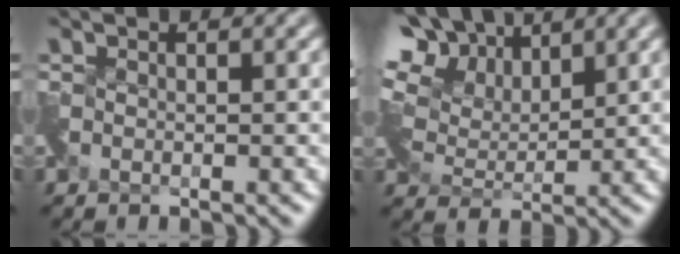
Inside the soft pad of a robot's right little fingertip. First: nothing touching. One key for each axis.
{"total": 11.6, "fx": 7.5, "fy": 6.7, "fz": 5.7, "tx": -0.114, "ty": 0.043, "tz": 0.118}